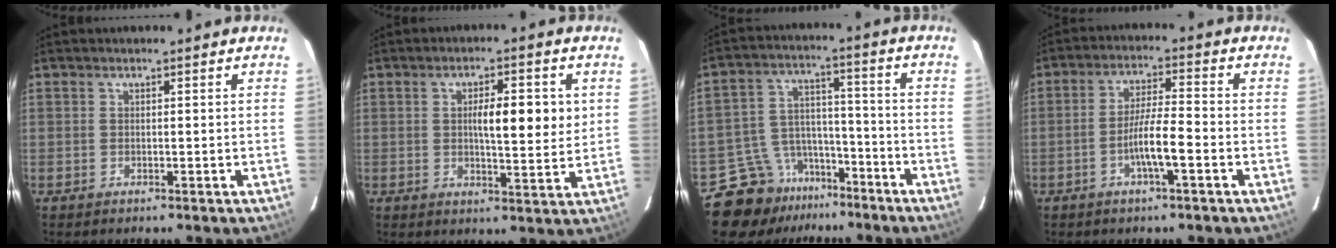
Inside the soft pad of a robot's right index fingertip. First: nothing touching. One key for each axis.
{"total": 7.8, "fx": 1.4, "fy": 1.8, "fz": 7.5, "tx": -0.111, "ty": 0.001, "tz": 0.022}
{"total": 11.9, "fx": -9.2, "fy": 7.4, "fz": 1.9, "tx": -0.031, "ty": 0.062, "tz": -0.146}
{"total": 6.5, "fx": -2.4, "fy": 0.5, "fz": 6.0, "tx": -0.115, "ty": 0.006, "tz": -0.045}